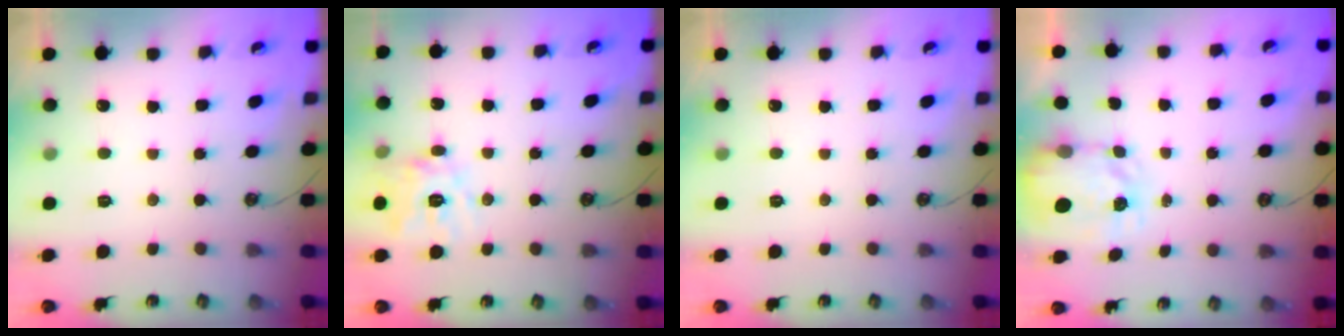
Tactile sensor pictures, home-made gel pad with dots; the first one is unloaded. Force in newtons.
{"total": 12.8, "press": 12.8, "slide": 1.2}
{"total": 0.0}
{"total": 3.7, "press": 3.6, "slide": 0.4}